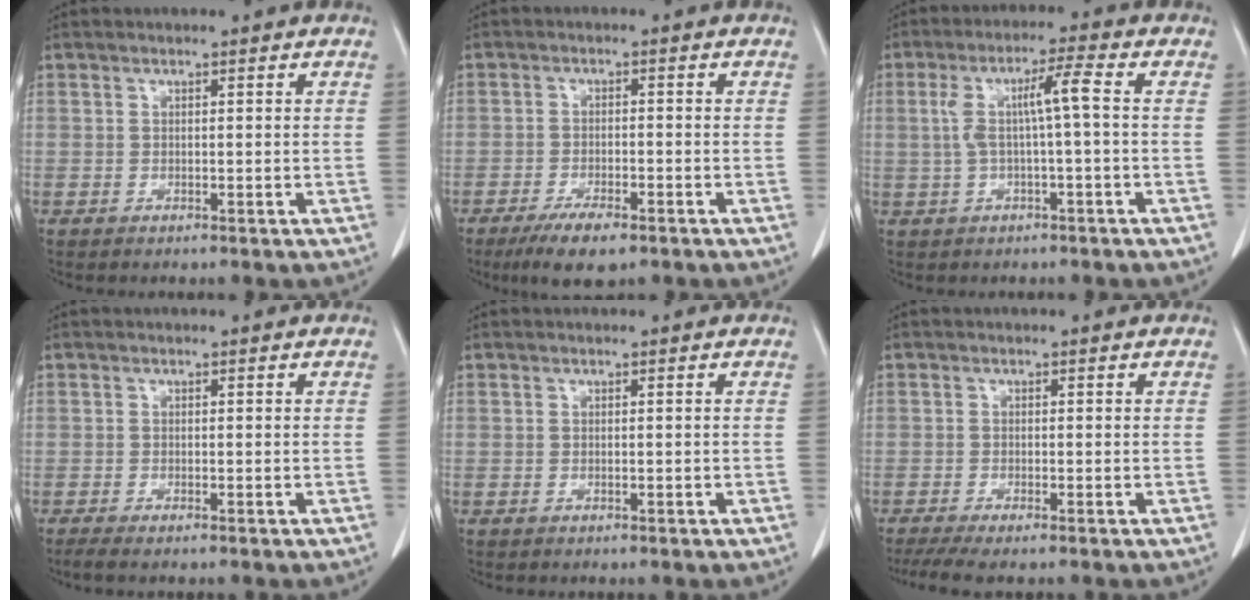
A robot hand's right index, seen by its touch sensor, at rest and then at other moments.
{"total": 6.1, "force": [-4.1, 1.7, 4.2], "torque": [-0.073, -0.009, -0.067]}
{"total": 6.1, "force": [0.3, 0.2, 6.1], "torque": [-0.120, 0.026, 0.010]}
{"total": 1.2, "force": [-0.8, 0.1, 0.9], "torque": [-0.023, -0.003, -0.018]}
{"total": 0.0}
{"total": 3.9, "force": [-2.7, 0.5, 2.8], "torque": [-0.049, -0.009, -0.048]}